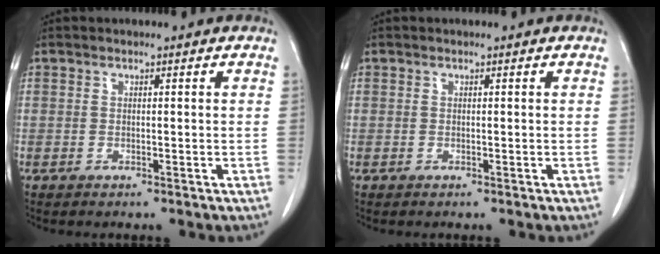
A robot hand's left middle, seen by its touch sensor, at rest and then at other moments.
{"total": 0.0}